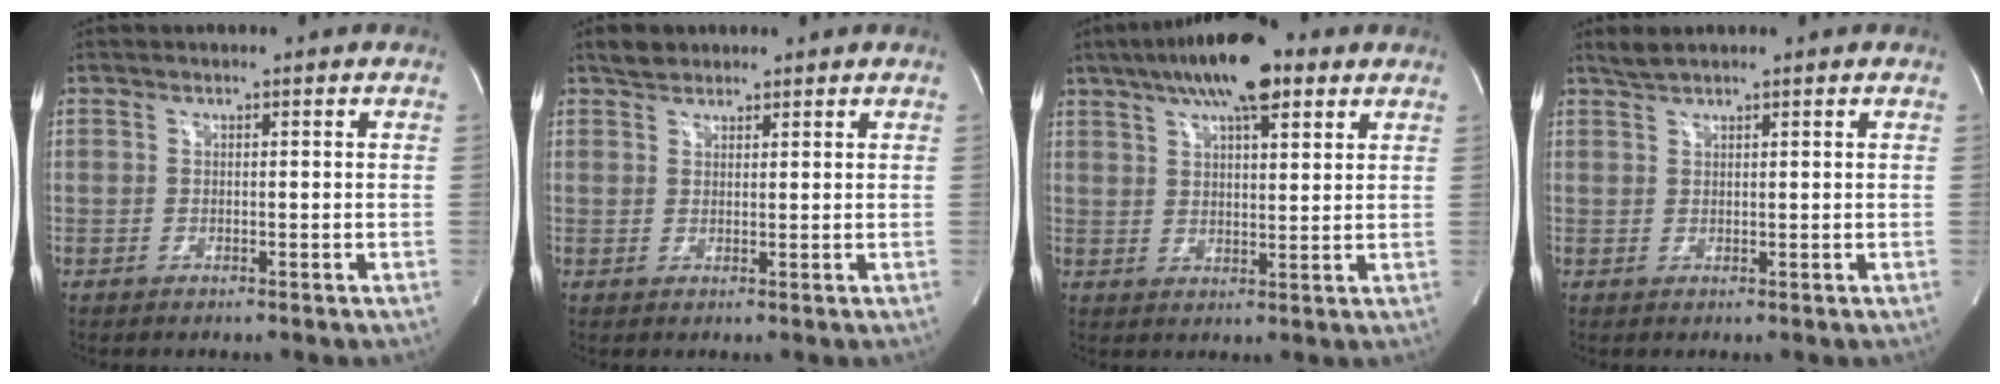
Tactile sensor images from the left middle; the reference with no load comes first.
{"total": 2.4, "force": [2.0, 1.3, 0.5], "torque": [-0.012, 0.012, 0.033]}
{"total": 12.8, "force": [8.0, 3.5, 9.4], "torque": [-0.167, 0.030, 0.133]}
{"total": 1.7, "force": [1.6, 0.0, 0.7], "torque": [-0.017, 0.012, 0.036]}